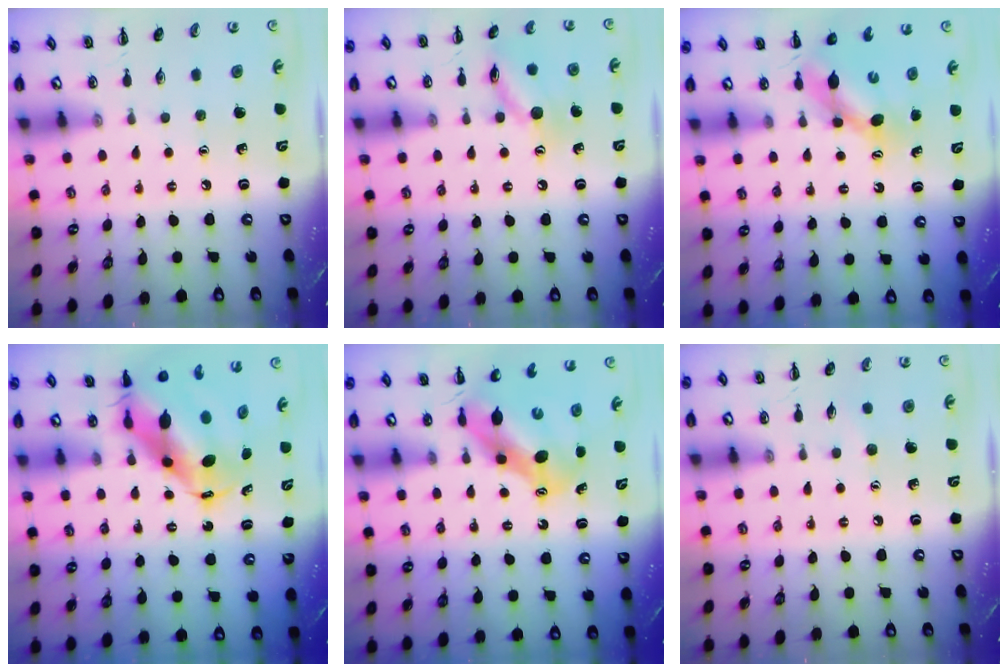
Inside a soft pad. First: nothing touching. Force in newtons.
{"total": 11.0, "press": 11.0, "slide": 0.5}
{"total": 6.1, "press": 6.0, "slide": 0.9}
{"total": 8.6, "press": 8.2, "slide": 2.4}
{"total": 6.4, "press": 6.2, "slide": 1.6}
{"total": 3.8, "press": 3.7, "slide": 1.0}